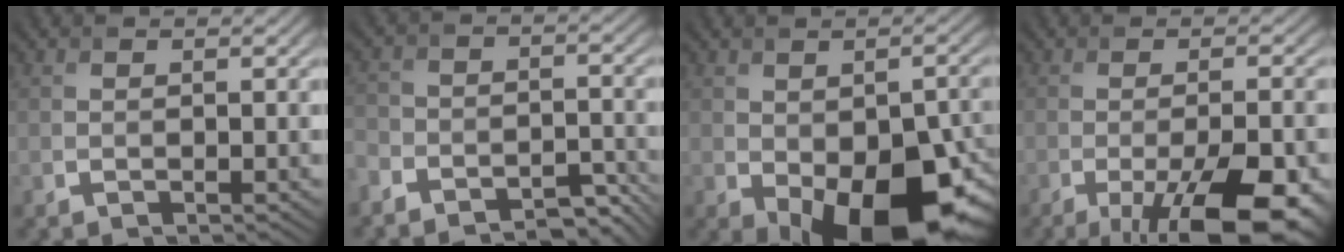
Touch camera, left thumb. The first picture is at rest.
{"total": 7.6, "force": [-6.6, 2.8, 2.2], "torque": [-0.040, -0.002, -0.116]}
{"total": 14.9, "force": [-5.8, 8.2, 11.0], "torque": [-0.150, -0.055, -0.062]}
{"total": 13.7, "force": [-7.2, 4.4, 10.8], "torque": [-0.156, -0.019, -0.091]}